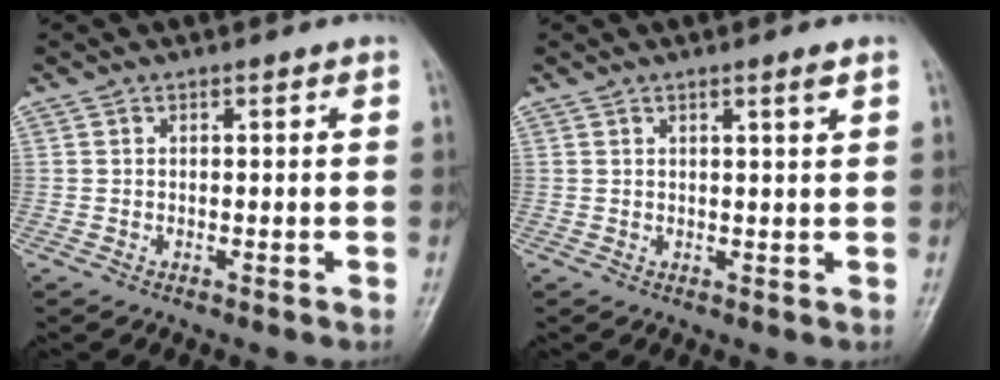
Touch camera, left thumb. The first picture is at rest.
{"total": 2.0, "force": [1.2, -0.1, 1.6], "torque": [-0.027, -0.009, 0.020]}